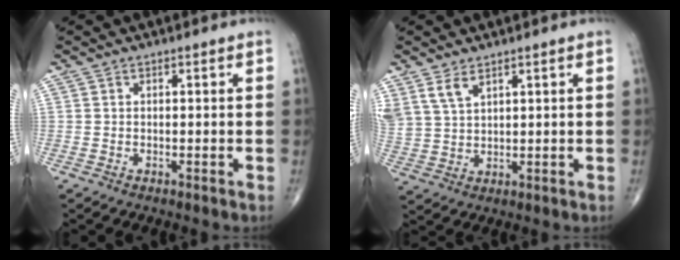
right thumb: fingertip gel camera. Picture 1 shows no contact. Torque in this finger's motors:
{"motor_torque": [0.12, 0.17, 0.88, 0.78, 0.13]}